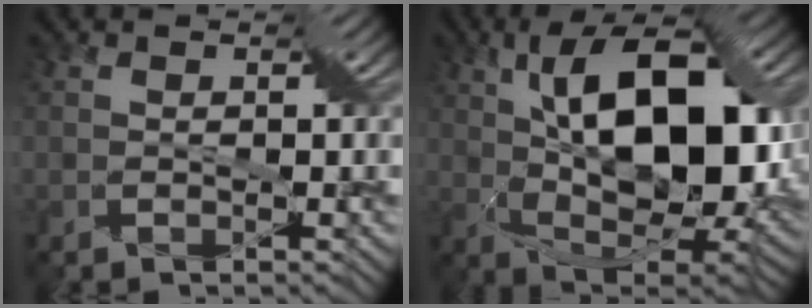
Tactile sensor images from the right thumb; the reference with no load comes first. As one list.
[{"total": 15.3, "force": [3.8, 6.5, 13.3], "torque": [-0.237, 0.012, 0.066]}]